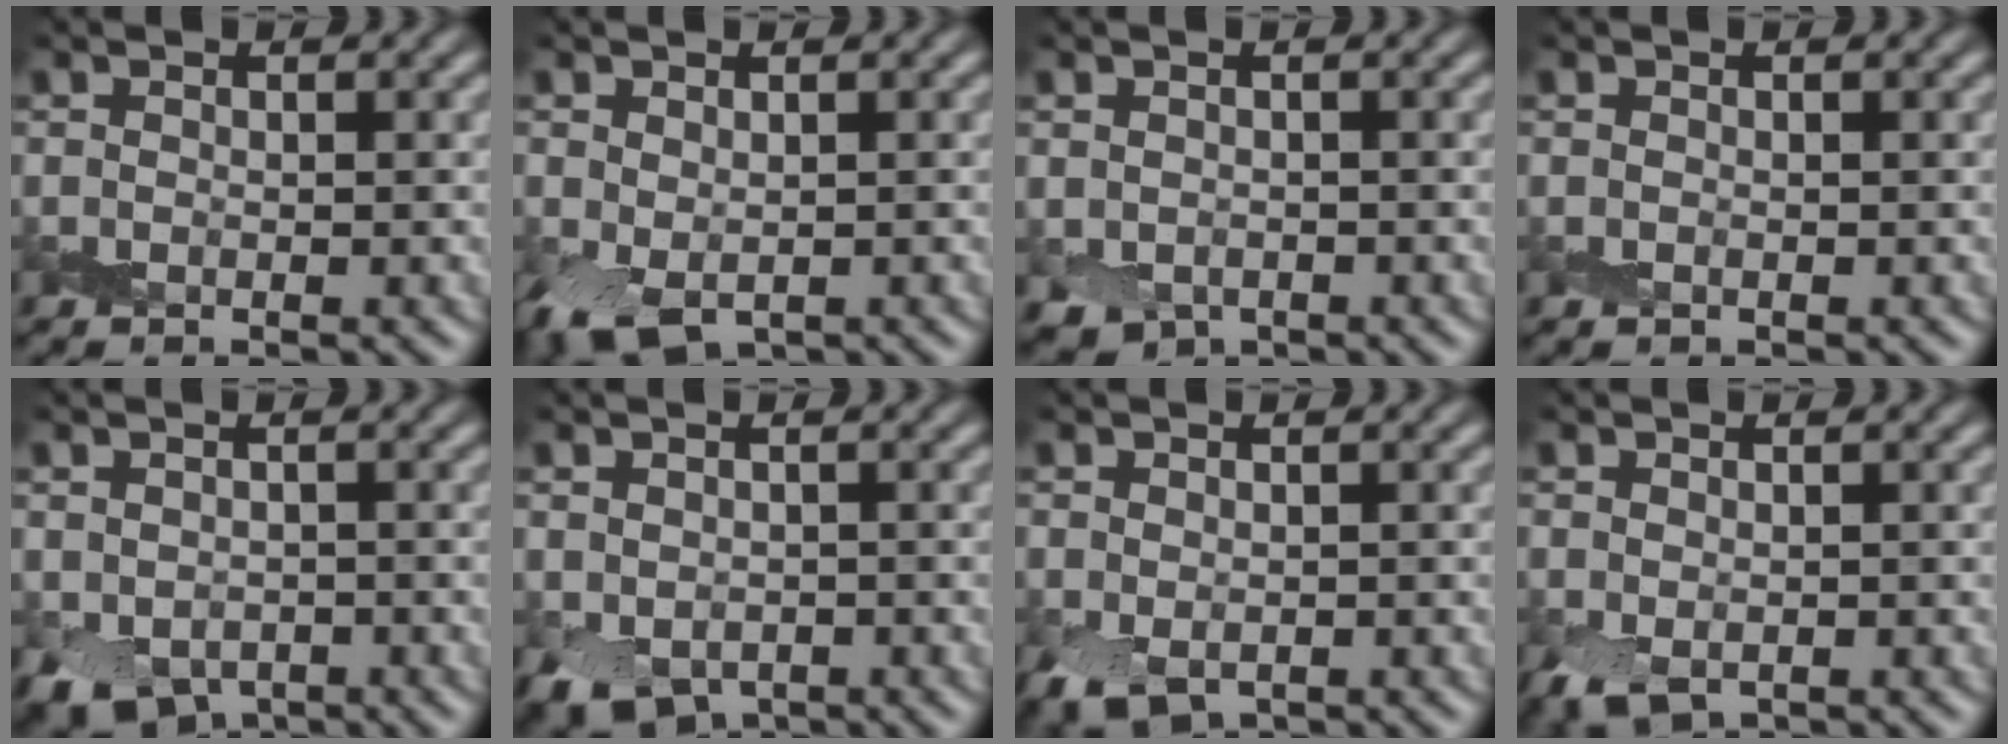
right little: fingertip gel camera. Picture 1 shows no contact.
{"total": 3.0, "force": [-1.1, 1.9, 2.1], "torque": [-0.044, -0.012, -0.017]}
{"total": 1.6, "force": [-0.7, 1.3, 0.7], "torque": [-0.015, -0.009, -0.012]}
{"total": 0.0}
{"total": 4.7, "force": [-2.4, 3.1, 2.6], "torque": [-0.050, -0.018, -0.037]}
{"total": 4.0, "force": [-1.9, 2.7, 2.3], "torque": [-0.040, -0.016, -0.029]}
{"total": 3.0, "force": [-1.6, 1.9, 1.7], "torque": [-0.034, -0.016, -0.025]}
{"total": 2.4, "force": [-1.2, 1.5, 1.5], "torque": [-0.033, -0.015, -0.018]}